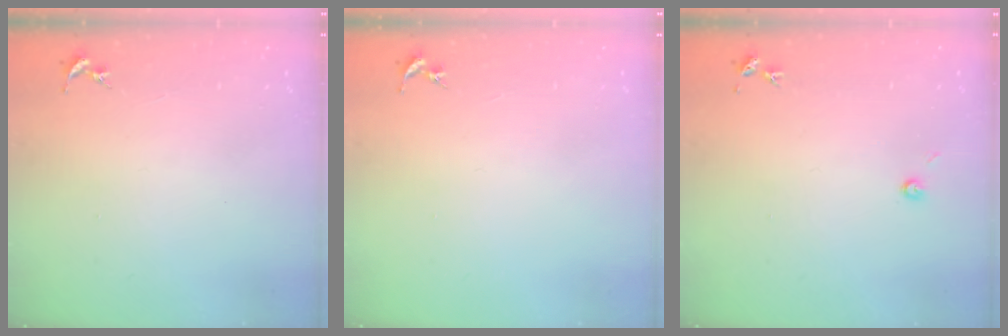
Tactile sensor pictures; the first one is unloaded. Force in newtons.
{"total": 0.0}
{"total": 3.2, "press": 3.2, "slide": 0.3}